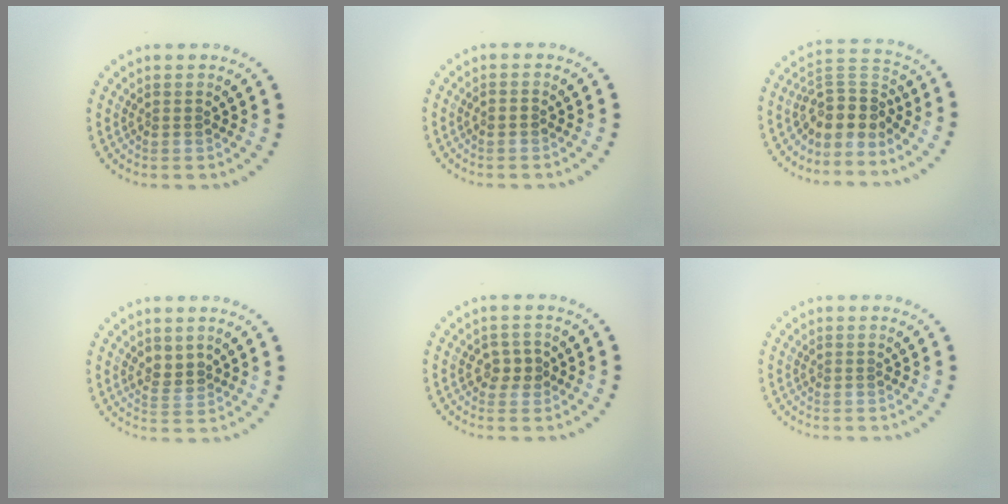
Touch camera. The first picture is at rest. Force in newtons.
{"total": 1.1, "press": 1.1, "slide": 0.1}
{"total": 4.0, "press": 3.1, "slide": 2.5}
{"total": 1.8, "press": 1.6, "slide": 0.8}
{"total": 1.9, "press": 1.8, "slide": 0.5}
{"total": 0.0}